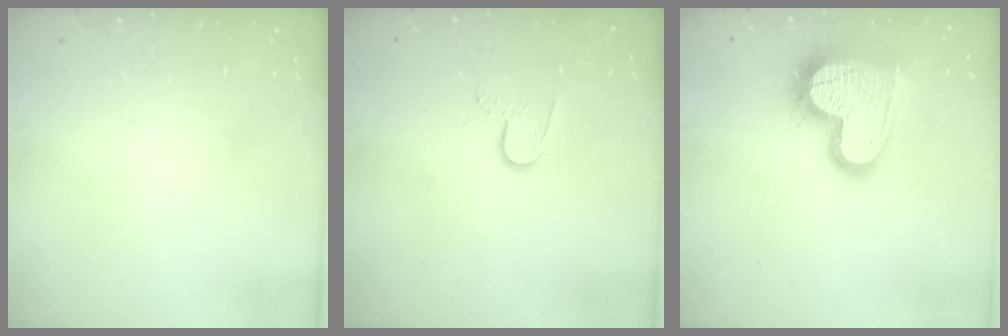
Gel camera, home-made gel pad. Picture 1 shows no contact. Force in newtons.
{"total": 5.9, "press": 5.8, "slide": 0.5}
{"total": 19.3, "press": 19.2, "slide": 1.5}